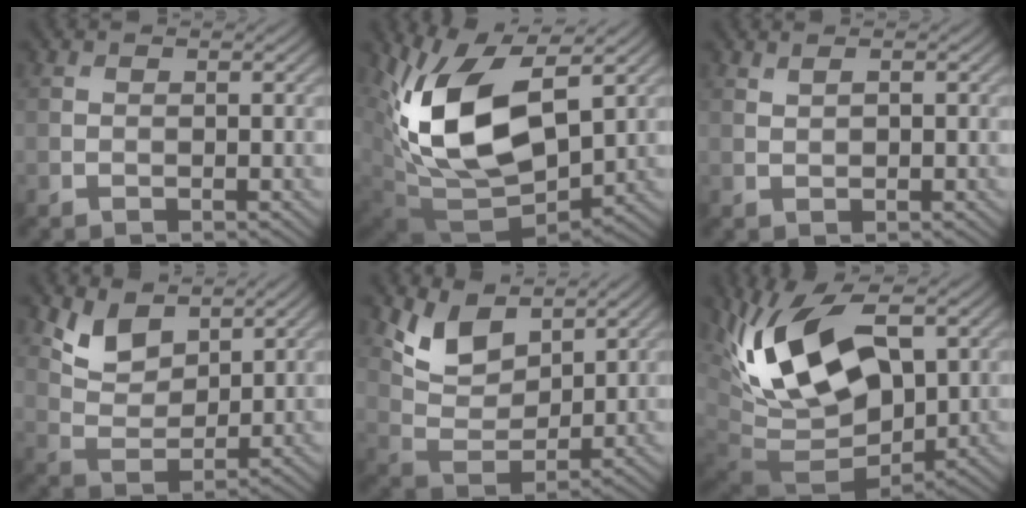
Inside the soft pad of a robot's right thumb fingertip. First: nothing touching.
{"total": 14.9, "force": [3.4, 8.3, 11.8], "torque": [-0.253, -0.009, 0.073]}
{"total": 0.8, "force": [0.5, 0.2, 0.6], "torque": [-0.015, 0.003, 0.012]}
{"total": 5.6, "force": [3.8, 2.9, 2.8], "torque": [-0.070, -0.013, 0.073]}
{"total": 6.9, "force": [4.6, 3.6, 3.7], "torque": [-0.088, -0.014, 0.086]}
{"total": 16.7, "force": [4.1, 9.6, 13.0], "torque": [-0.259, 0.002, 0.076]}